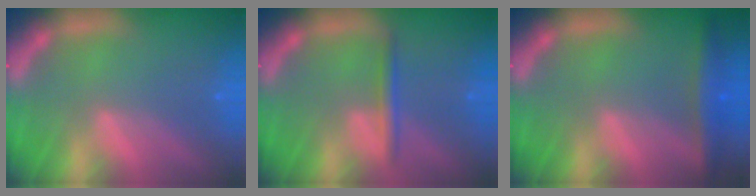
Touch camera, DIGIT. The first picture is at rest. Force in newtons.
{"total": 1.9}
{"total": 4.0}